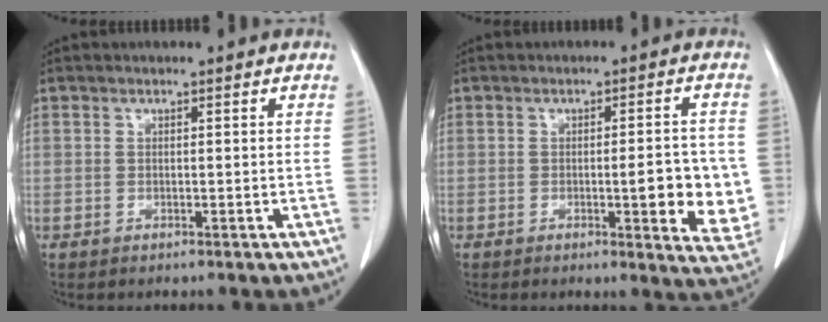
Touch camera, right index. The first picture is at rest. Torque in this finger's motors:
{"motor_torque": [0.31, 0.11, 0.16, 0.05]}